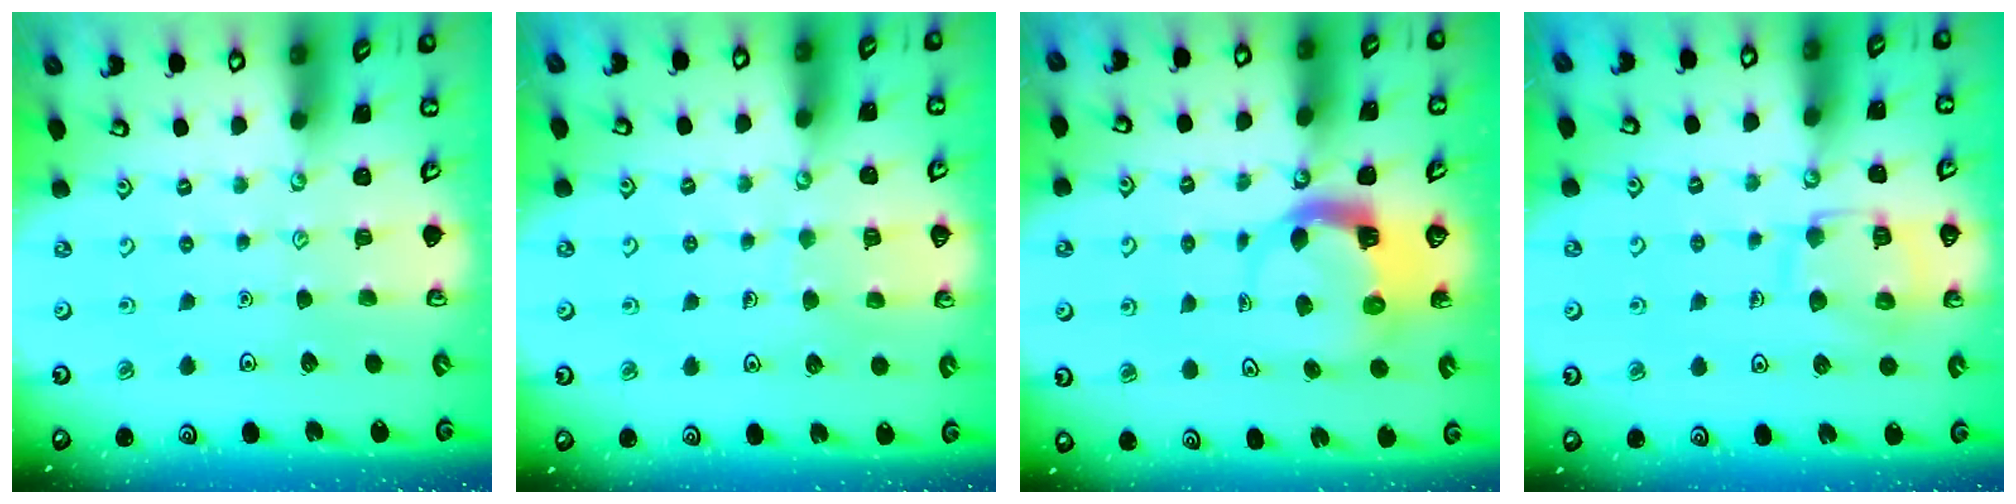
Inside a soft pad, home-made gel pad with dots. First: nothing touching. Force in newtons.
{"total": 5.8, "press": 5.7, "slide": 0.4}
{"total": 5.1, "press": 5.0, "slide": 0.8}
{"total": 12.7, "press": 12.7, "slide": 1.3}